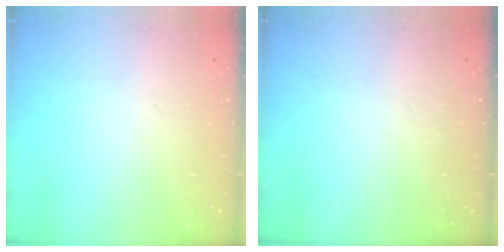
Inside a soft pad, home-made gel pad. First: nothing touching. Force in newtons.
{"total": 0.0}